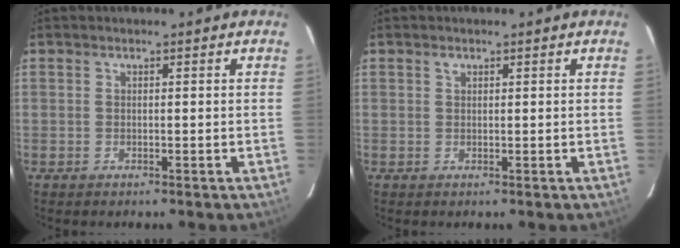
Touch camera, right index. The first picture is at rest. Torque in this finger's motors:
{"motor_torque": [0.08, -0.03, 0.02, 0.01]}